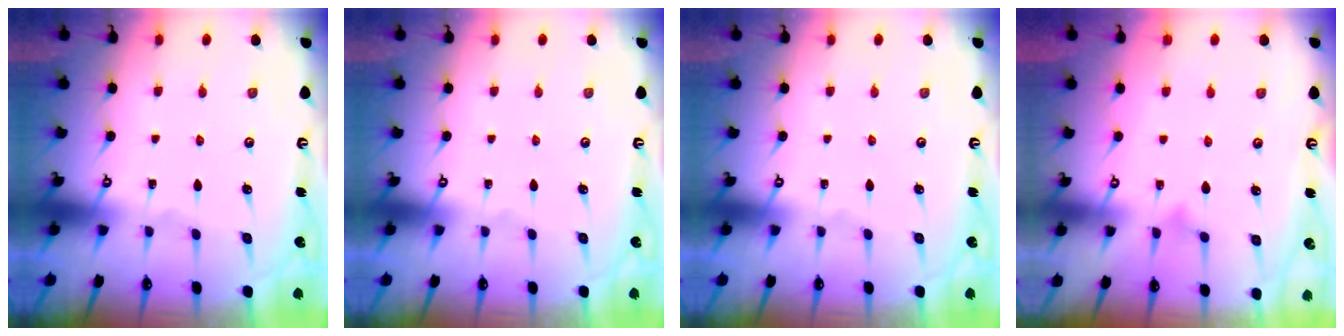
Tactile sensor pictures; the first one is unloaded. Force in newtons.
{"total": 0.0}
{"total": 0.0}
{"total": 4.7, "press": 4.7, "slide": 0.5}